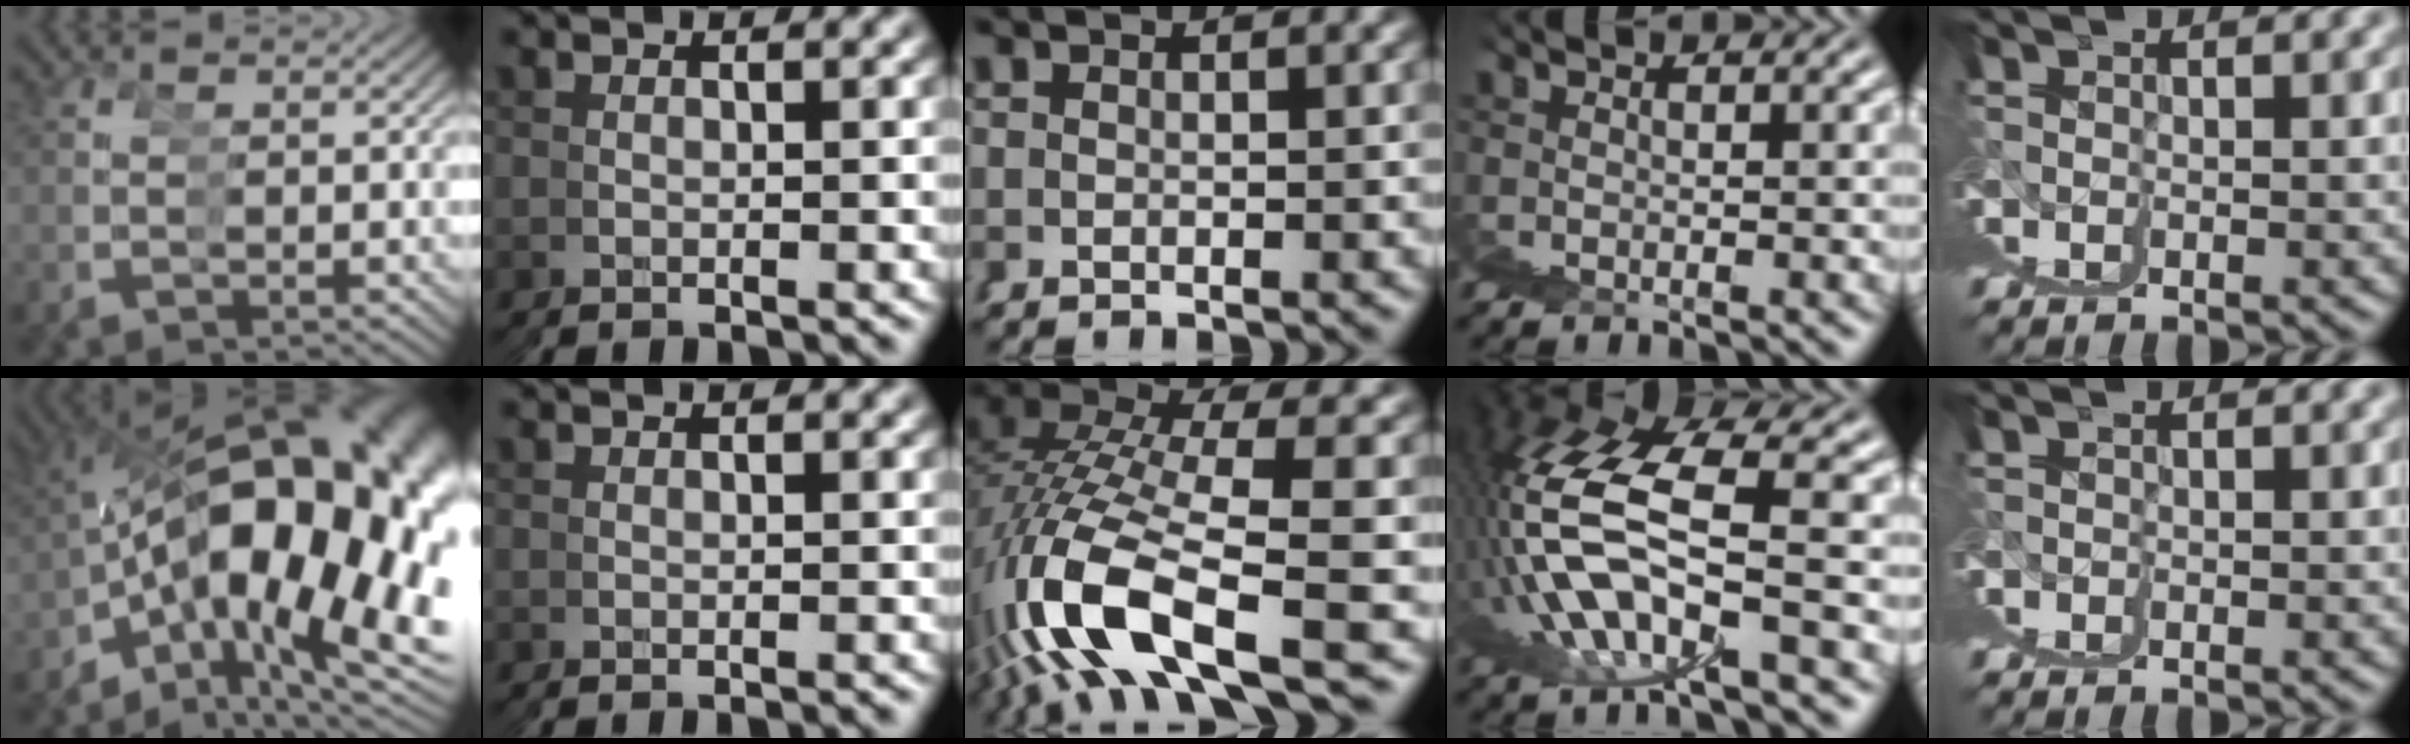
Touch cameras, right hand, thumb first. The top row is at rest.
{"thumb": {"total": 23.2, "force": [0.0, 14.0, 18.5], "torque": [-0.269, -0.023, 0.021]}, "index": {"total": 0.5, "force": [0.0, -0.5, -0.2], "torque": [0.001, 0.003, -0.002]}, "middle": {"total": 10.3, "force": [-1.8, 5.8, 8.3], "torque": [-0.192, -0.028, -0.019]}, "ring": {"total": 8.5, "force": [4.2, 2.5, 7.0], "torque": [-0.168, 0.017, 0.065]}, "little": {"total": 1.7, "force": [0.3, -1.6, -0.4], "torque": [0.010, 0.004, 0.007]}}